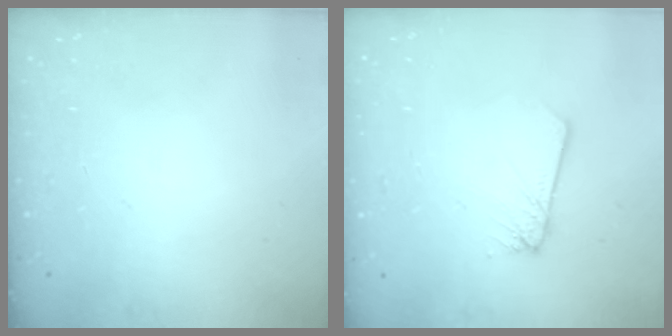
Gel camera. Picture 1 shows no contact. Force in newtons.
{"total": 2.6, "press": 2.6, "slide": 0.2}